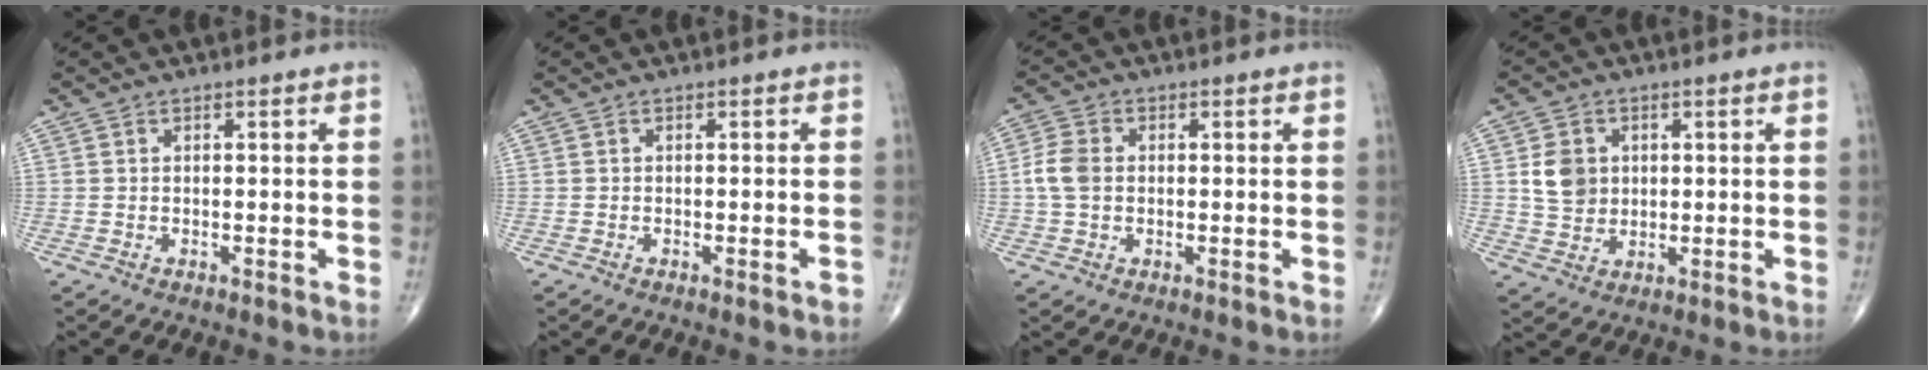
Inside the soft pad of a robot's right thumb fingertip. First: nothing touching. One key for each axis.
{"total": 1.0, "fx": -0.6, "fy": 0.1, "fz": 0.8, "tx": -0.011, "ty": -0.002, "tz": -0.010}
{"total": 5.0, "fx": 0.0, "fy": 3.6, "fz": 3.4, "tx": -0.077, "ty": 0.009, "tz": -0.005}
{"total": 6.5, "fx": 1.3, "fy": 5.4, "fz": 3.4, "tx": -0.042, "ty": -0.006, "tz": 0.028}